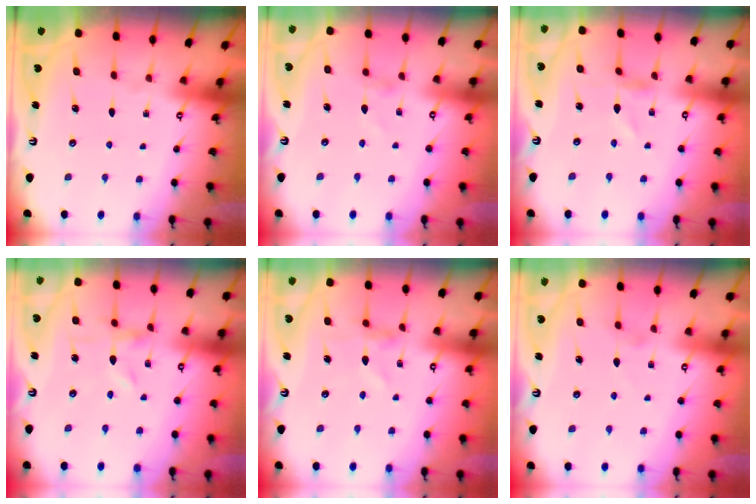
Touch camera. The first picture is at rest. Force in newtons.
{"total": 0.6, "press": 0.6, "slide": 0.1}
{"total": 0.9, "press": 0.8, "slide": 0.1}
{"total": 0.0}
{"total": 1.0, "press": 1.0, "slide": 0.2}
{"total": 1.3, "press": 1.3, "slide": 0.3}